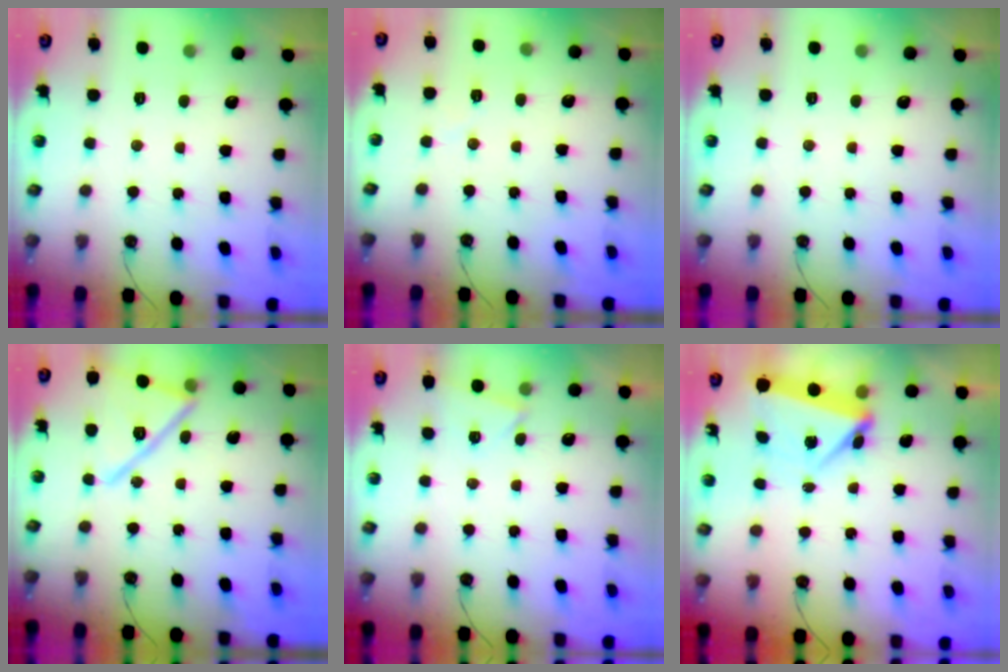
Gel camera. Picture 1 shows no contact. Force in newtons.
{"total": 3.0, "press": 2.8, "slide": 1.0}
{"total": 0.0}
{"total": 16.5, "press": 16.5, "slide": 0.5}
{"total": 3.1, "press": 2.1, "slide": 2.4}
{"total": 5.6, "press": 5.4, "slide": 1.1}